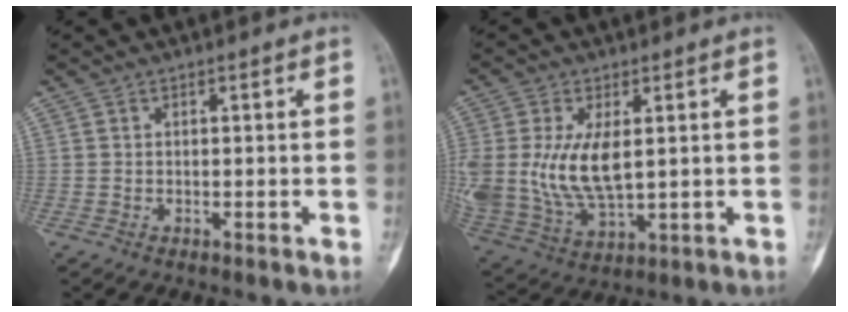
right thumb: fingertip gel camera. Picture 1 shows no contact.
{"total": 15.8, "force": [1.7, 8.6, 13.1], "torque": [-0.284, -0.020, 0.052]}